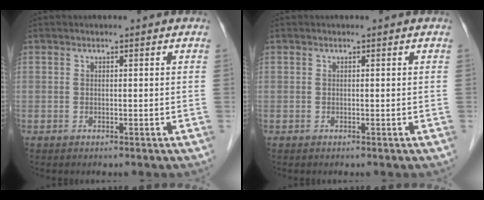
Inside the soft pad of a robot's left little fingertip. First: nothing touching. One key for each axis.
{"total": 0.0}